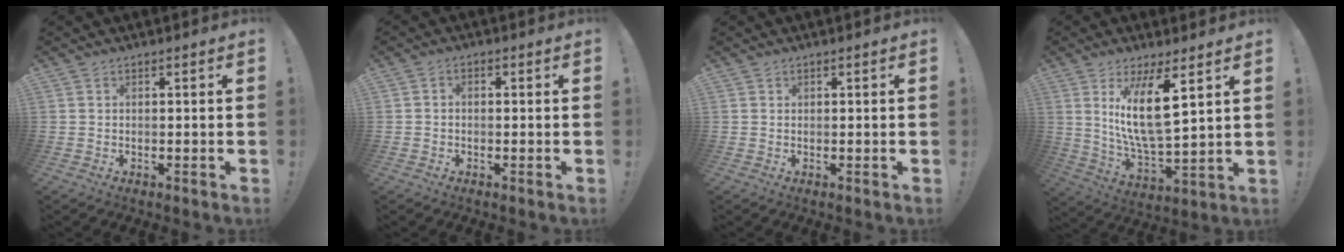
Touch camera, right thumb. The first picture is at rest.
{"total": 1.4, "force": [-0.9, 0.8, 0.7], "torque": [-0.015, 0.007, -0.015]}
{"total": 0.5, "force": [0.4, 0.4, 0.0], "torque": [0.001, -0.001, 0.008]}
{"total": 15.2, "force": [6.4, 4.2, 13.1], "torque": [-0.238, -0.041, 0.095]}